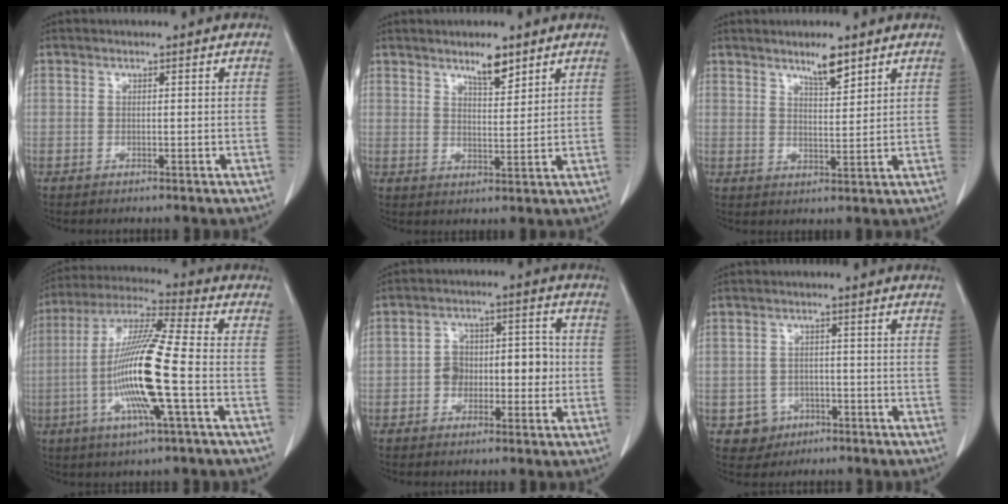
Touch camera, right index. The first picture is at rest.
{"total": 4.4, "force": [3.3, 1.0, 2.6], "torque": [-0.047, -0.003, 0.058]}
{"total": 4.4, "force": [3.3, 0.8, 2.7], "torque": [-0.049, -0.003, 0.059]}
{"total": 15.8, "force": [-3.3, 0.4, 15.5], "torque": [-0.310, -0.007, -0.072]}
{"total": 7.9, "force": [-1.1, 4.6, 6.3], "torque": [-0.097, 0.039, -0.014]}
{"total": 4.0, "force": [-1.8, 3.5, 0.3], "torque": [0.001, 0.013, -0.021]}